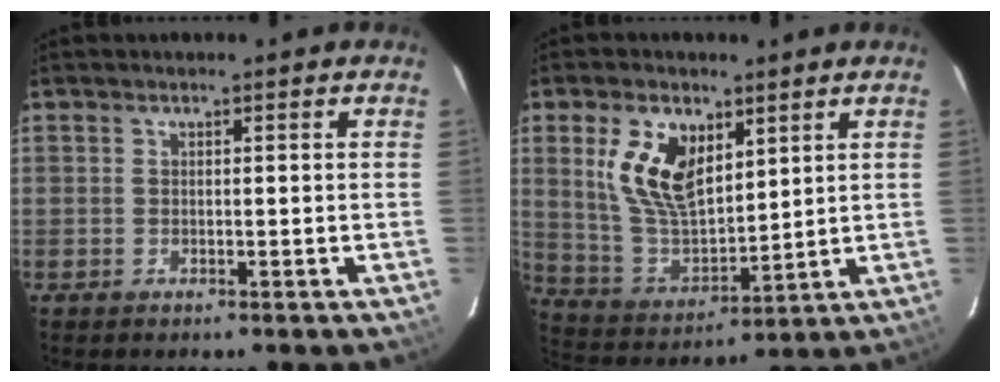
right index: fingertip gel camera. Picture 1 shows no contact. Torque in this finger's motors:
{"motor_torque": [1.30, 0.84, 0.42, 0.18]}